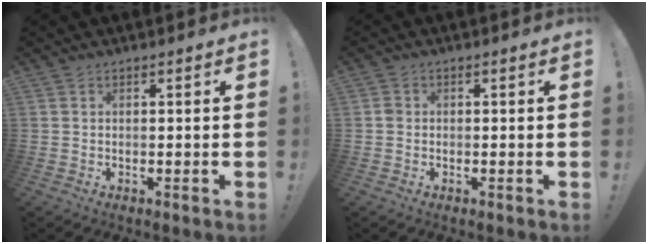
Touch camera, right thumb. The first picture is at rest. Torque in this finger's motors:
{"motor_torque": [0.20, 0.45, 0.20, -0.28, -0.04]}